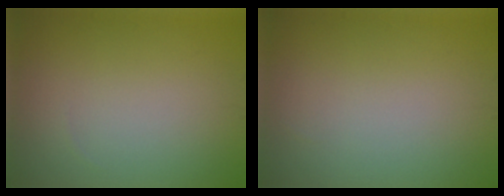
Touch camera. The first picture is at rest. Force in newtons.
{"total": 0.0}